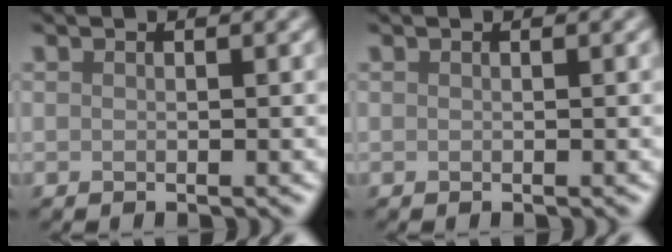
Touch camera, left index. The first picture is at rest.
{"total": 0.0}